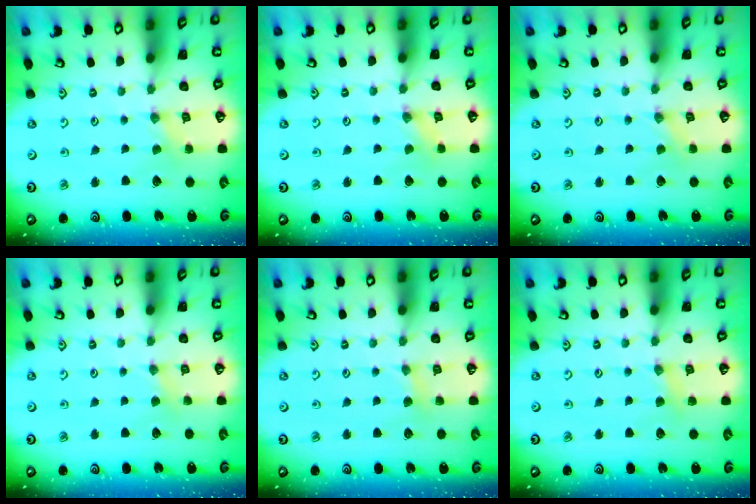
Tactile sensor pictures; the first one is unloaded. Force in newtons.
{"total": 0.0}
{"total": 0.0}
{"total": 2.3, "press": 2.3, "slide": 0.4}
{"total": 3.1, "press": 3.1, "slide": 0.5}
{"total": 3.7, "press": 3.7, "slide": 0.6}